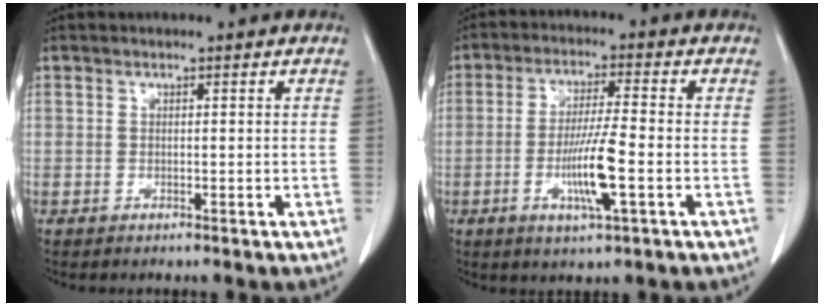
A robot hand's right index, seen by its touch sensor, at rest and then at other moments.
{"total": 8.5, "force": [-2.4, 0.3, 8.2], "torque": [-0.155, -0.010, -0.046]}